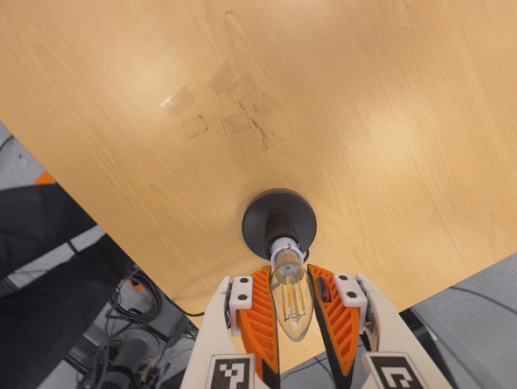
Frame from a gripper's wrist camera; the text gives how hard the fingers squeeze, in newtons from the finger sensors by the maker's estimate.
{"total": 12.9, "left": 11.9, "right": 13.8}